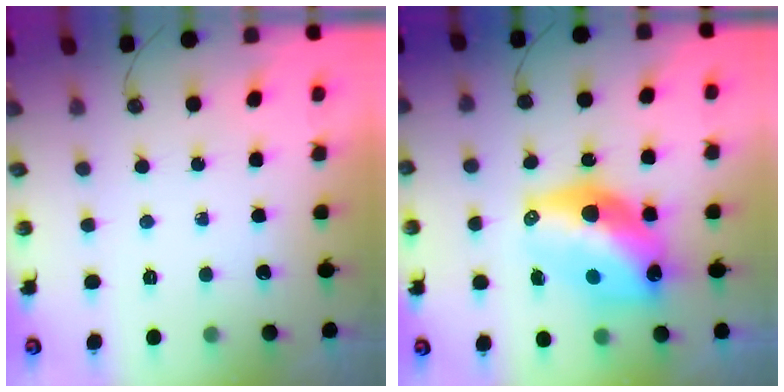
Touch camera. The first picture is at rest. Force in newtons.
{"total": 16.7, "press": 16.6, "slide": 1.5}